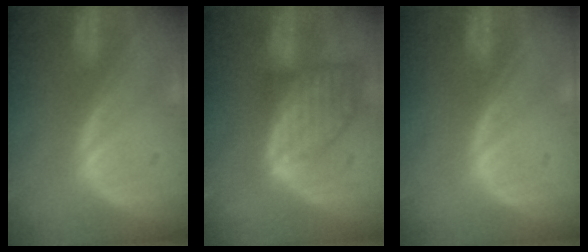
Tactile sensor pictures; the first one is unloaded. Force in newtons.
{"total": 8.1, "press": 7.4, "slide": 3.4}
{"total": 0.0}